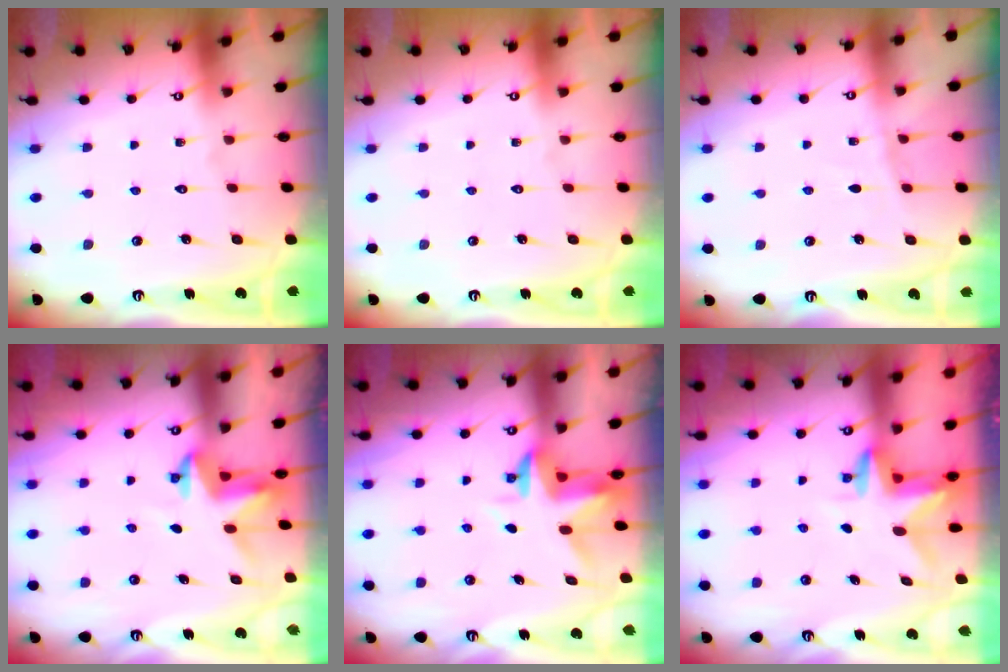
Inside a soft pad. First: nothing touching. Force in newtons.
{"total": 0.0}
{"total": 4.9, "press": 4.8, "slide": 0.4}
{"total": 3.6, "press": 3.6, "slide": 0.3}
{"total": 3.4, "press": 3.4, "slide": 0.6}
{"total": 3.1, "press": 3.1, "slide": 0.3}